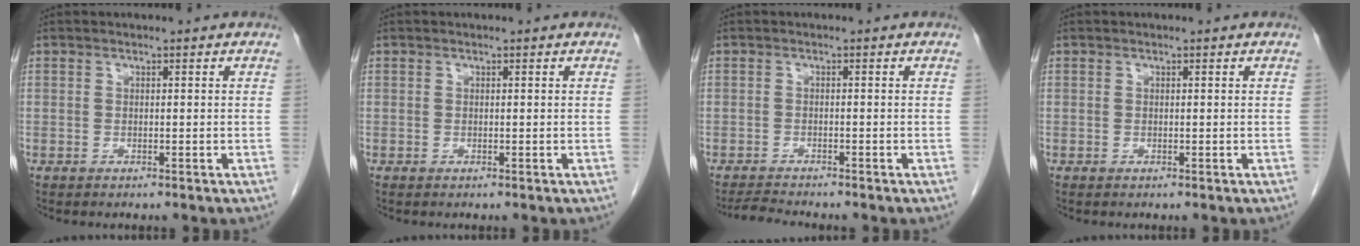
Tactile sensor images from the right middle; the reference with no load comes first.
{"total": 0.0}
{"total": 2.6, "force": [-2.5, -0.5, 0.4], "torque": [-0.017, -0.018, -0.045]}
{"total": 0.0}